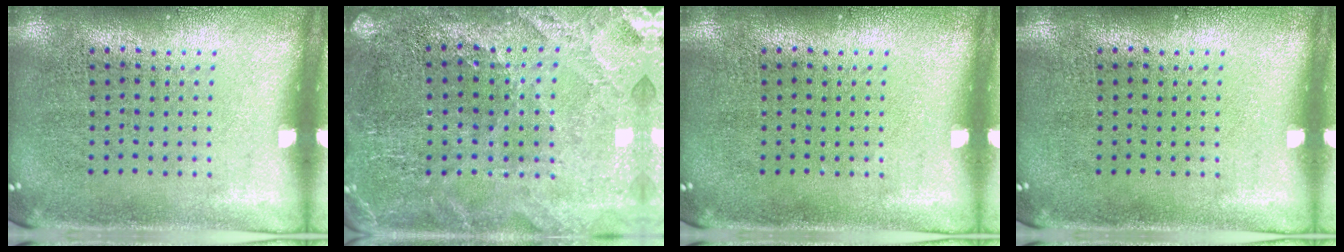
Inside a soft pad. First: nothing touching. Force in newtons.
{"total": 1.5, "press": 1.4, "slide": 0.3}
{"total": 0.0}
{"total": 0.0}